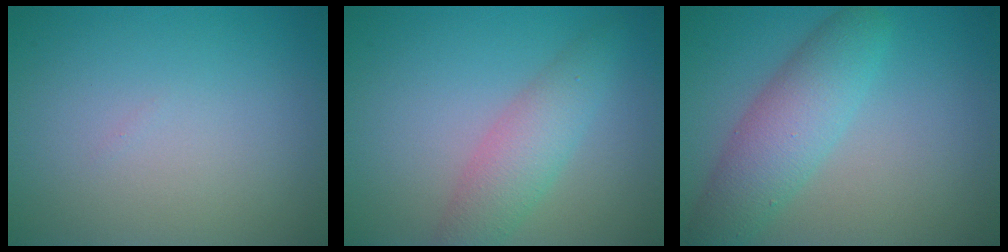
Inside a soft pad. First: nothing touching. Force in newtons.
{"total": 3.7, "press": 3.7, "slide": 0.2}
{"total": 5.2, "press": 5.2, "slide": 0.2}